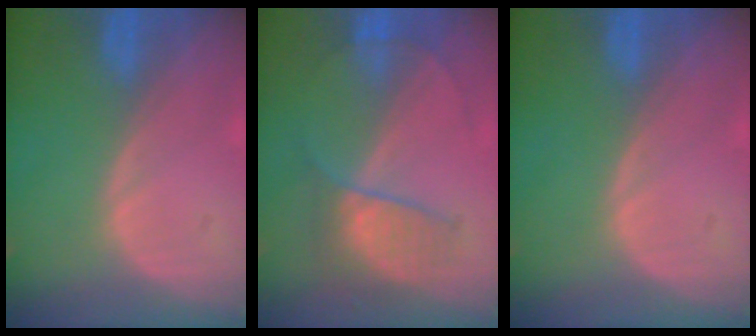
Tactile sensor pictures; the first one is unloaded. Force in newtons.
{"total": 5.8, "press": 5.5, "slide": 2.1}
{"total": 0.0}